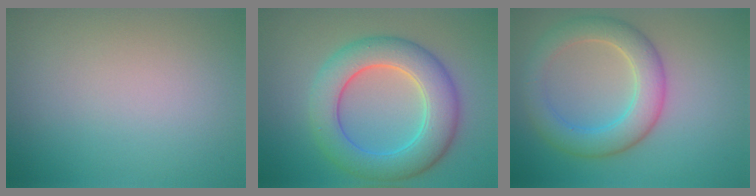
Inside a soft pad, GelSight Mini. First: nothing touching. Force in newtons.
{"total": 7.5, "press": 7.5, "slide": 0.2}
{"total": 5.4, "press": 5.4, "slide": 0.3}